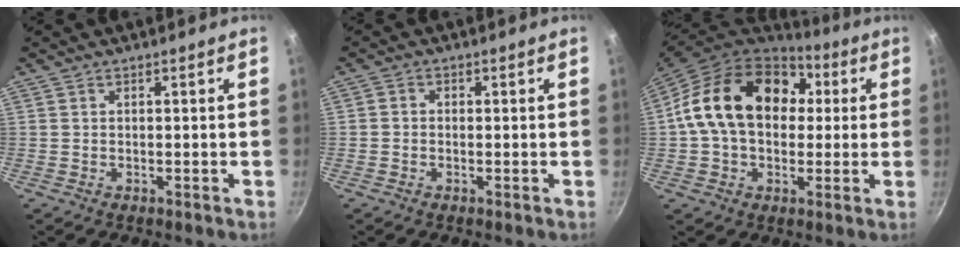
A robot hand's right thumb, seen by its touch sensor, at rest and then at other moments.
{"total": 1.2, "force": [-0.3, 1.0, 0.6], "torque": [-0.012, 0.006, -0.010]}
{"total": 20.7, "force": [3.6, 14.9, 13.9], "torque": [-0.214, 0.033, 0.048]}